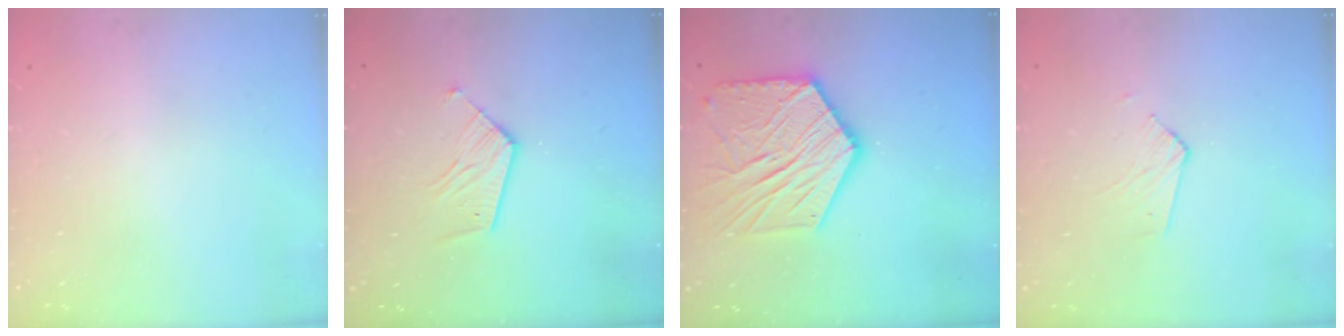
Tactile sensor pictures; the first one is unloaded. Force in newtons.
{"total": 7.8, "press": 7.8, "slide": 0.3}
{"total": 18.2, "press": 18.1, "slide": 1.6}
{"total": 2.7, "press": 2.7, "slide": 0.2}